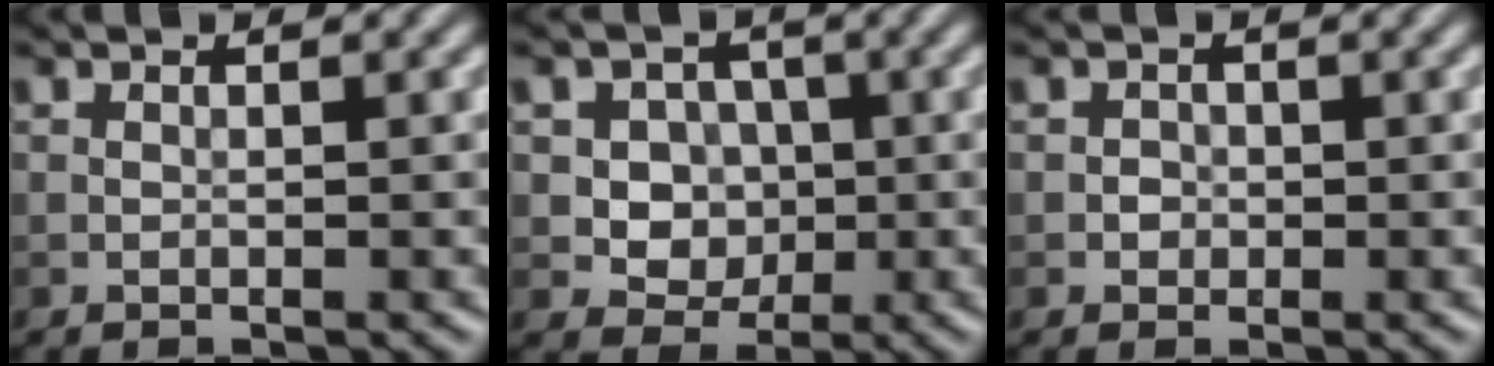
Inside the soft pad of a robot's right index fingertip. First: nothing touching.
{"total": 4.3, "force": [0.1, 3.8, 2.0], "torque": [-0.018, 0.002, -0.004]}
{"total": 0.9, "force": [-0.2, 0.8, 0.2], "torque": [0.004, -0.001, -0.004]}